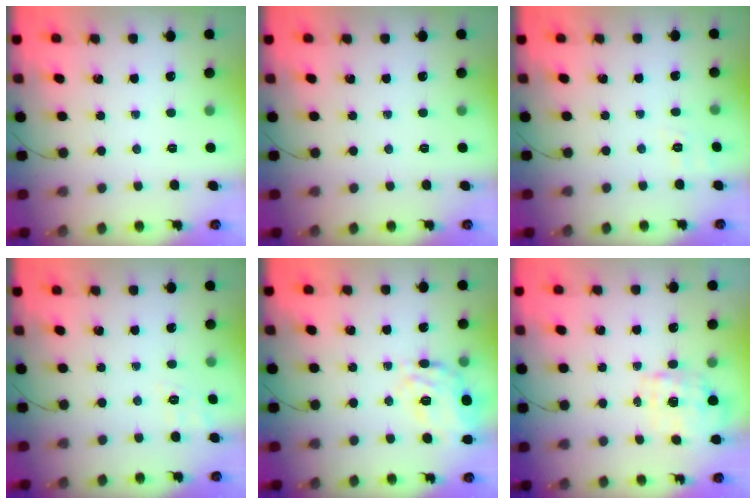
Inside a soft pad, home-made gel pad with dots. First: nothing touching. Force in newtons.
{"total": 0.0}
{"total": 6.0, "press": 5.7, "slide": 1.9}
{"total": 2.8, "press": 2.1, "slide": 1.9}
{"total": 13.1, "press": 12.9, "slide": 2.3}
{"total": 1.8, "press": 1.7, "slide": 0.6}